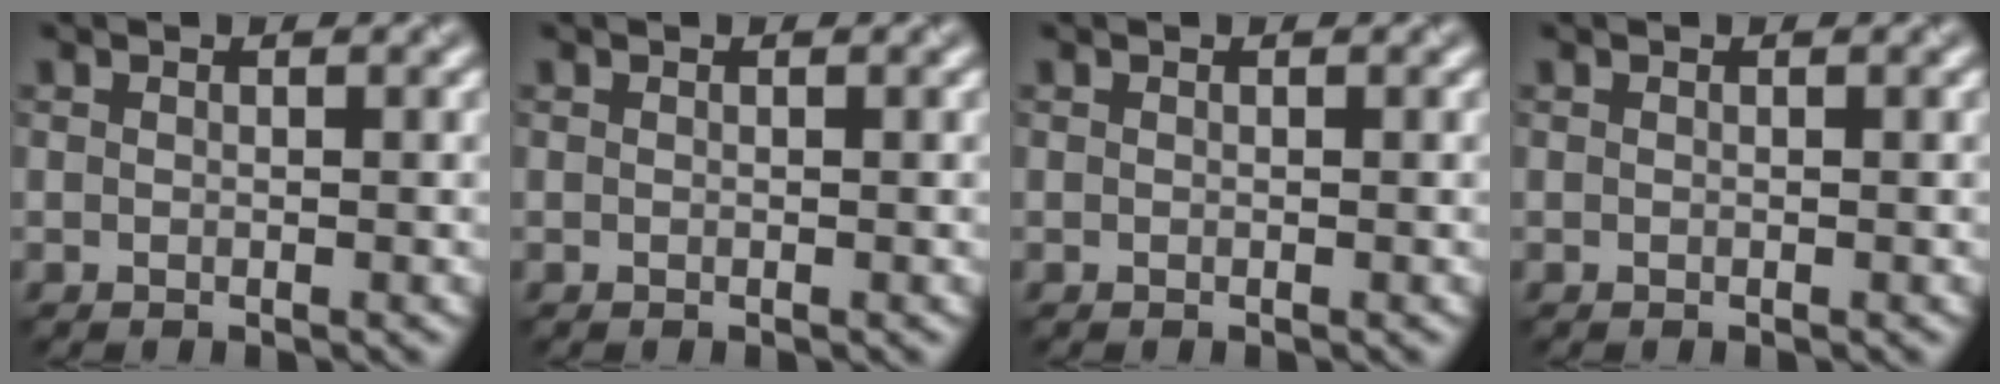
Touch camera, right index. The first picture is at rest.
{"total": 0.0}
{"total": 0.0}
{"total": 0.0}